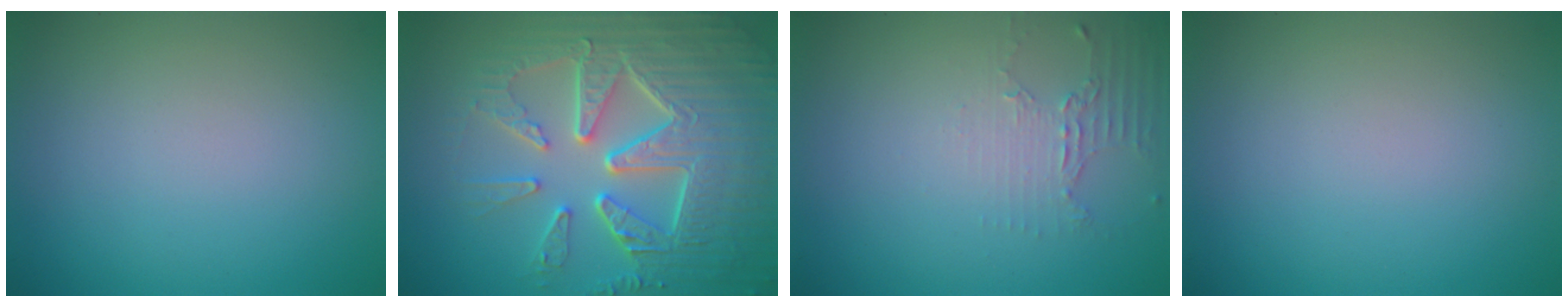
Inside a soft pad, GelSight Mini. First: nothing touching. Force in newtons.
{"total": 9.8, "press": 6.6, "slide": 7.3}
{"total": 1.9, "press": 1.4, "slide": 1.3}
{"total": 0.0}